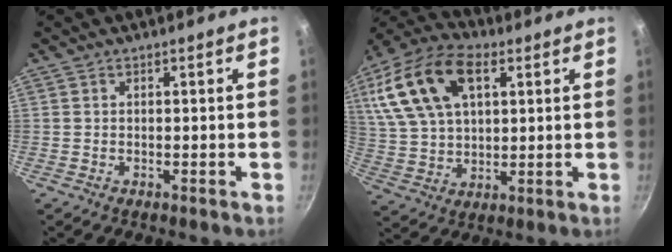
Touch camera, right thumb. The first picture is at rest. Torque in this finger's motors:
{"motor_torque": [0.40, 4.03, 1.76, 0.44, 0.57]}